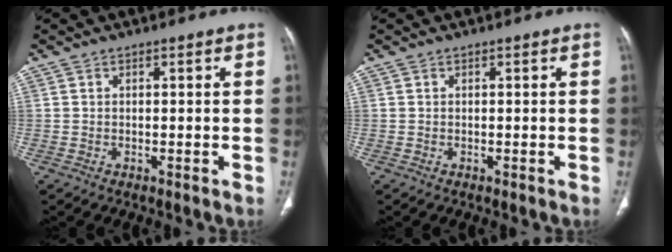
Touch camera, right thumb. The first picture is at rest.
{"total": 0.0}